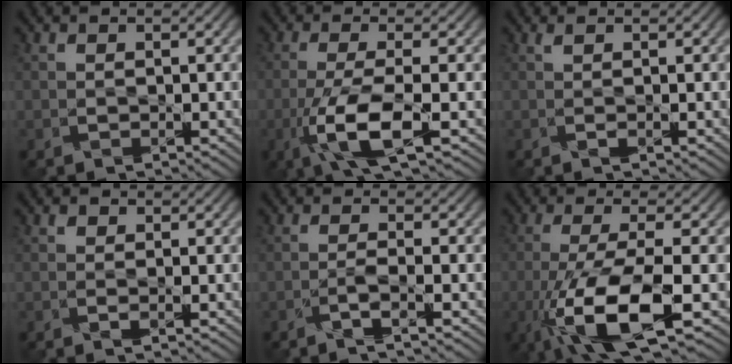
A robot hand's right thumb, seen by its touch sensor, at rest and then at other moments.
{"total": 7.6, "force": [-2.9, 1.4, 6.8], "torque": [-0.144, 0.004, -0.060]}
{"total": 0.7, "force": [0.1, -0.5, 0.5], "torque": [-0.014, 0.000, 0.004]}
{"total": 0.7, "force": [-0.1, 0.1, 0.7], "torque": [-0.014, 0.001, -0.004]}
{"total": 2.0, "force": [-1.2, -0.7, 1.4], "torque": [-0.035, 0.008, -0.027]}
{"total": 11.3, "force": [-4.7, 2.6, 10.0], "torque": [-0.210, -0.014, -0.084]}